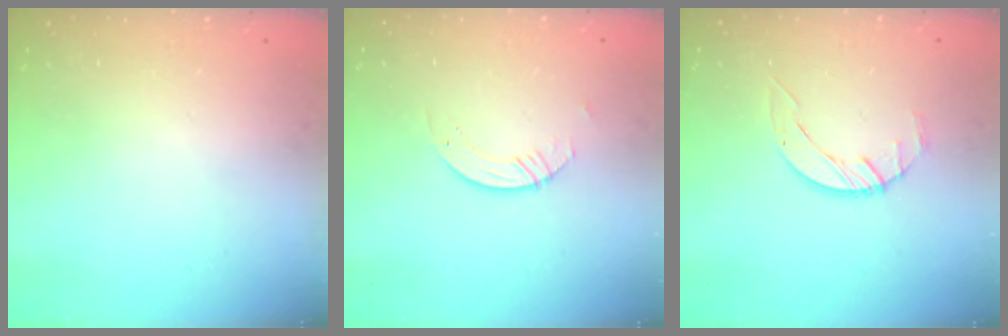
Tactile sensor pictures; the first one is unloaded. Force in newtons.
{"total": 2.6, "press": 2.6, "slide": 0.2}
{"total": 2.7, "press": 2.6, "slide": 0.4}